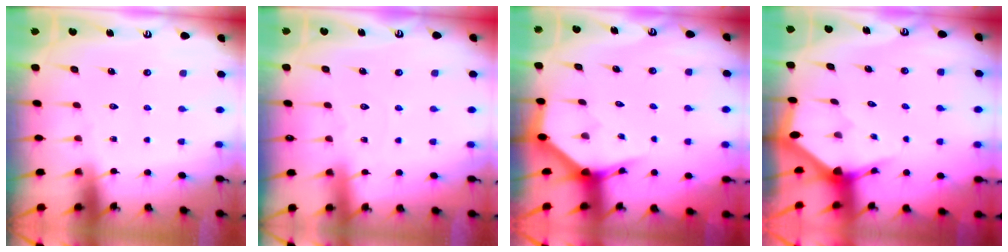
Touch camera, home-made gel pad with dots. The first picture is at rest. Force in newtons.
{"total": 2.7, "press": 2.7, "slide": 0.3}
{"total": 4.0, "press": 4.0, "slide": 0.2}
{"total": 3.1, "press": 3.1, "slide": 0.1}